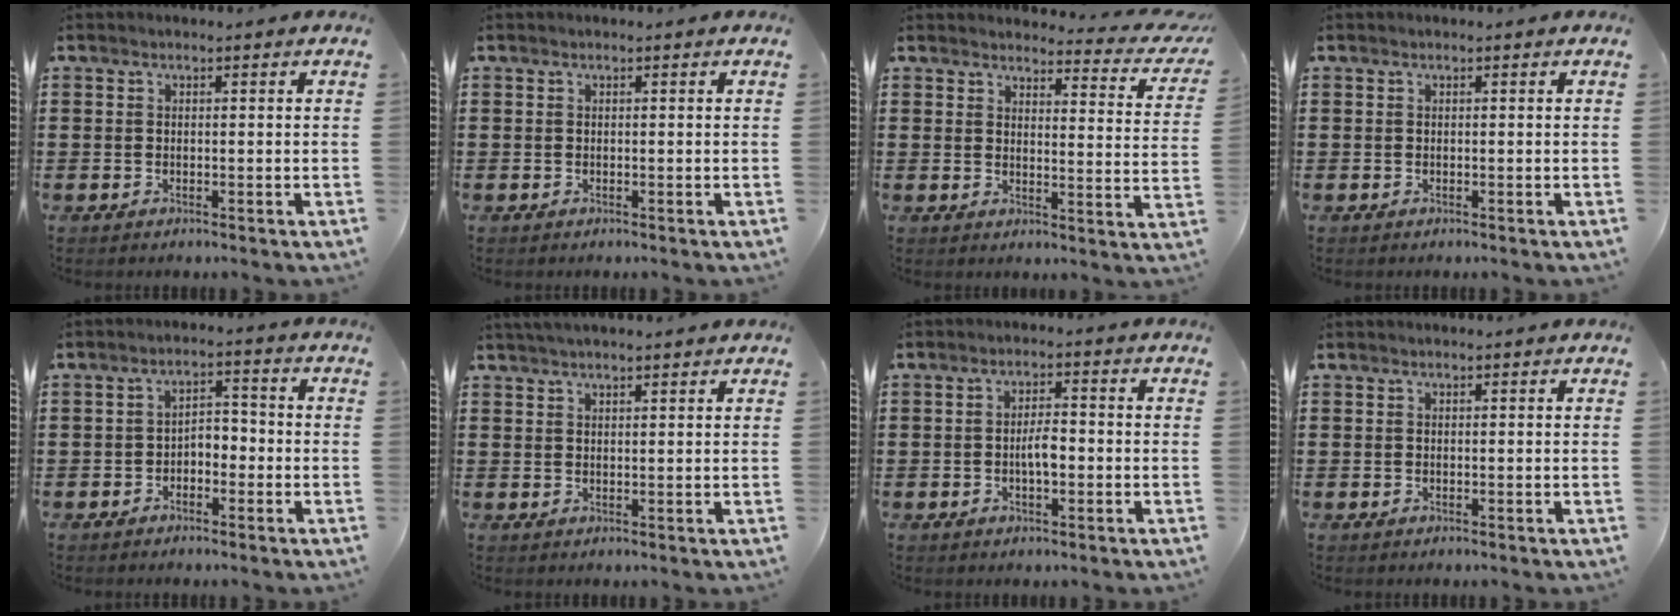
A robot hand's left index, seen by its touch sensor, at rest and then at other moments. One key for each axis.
{"total": 0.0}
{"total": 3.6, "fx": 3.3, "fy": 0.6, "fz": 1.4, "tx": -0.028, "ty": -0.026, "tz": 0.051}
{"total": 0.0}
{"total": 2.8, "fx": -2.2, "fy": 1.3, "fz": 1.1, "tx": -0.025, "ty": 0.008, "tz": -0.049}
{"total": 2.0, "fx": 1.9, "fy": -0.1, "fz": 0.8, "tx": -0.019, "ty": 0.002, "tz": 0.036}
{"total": 3.6, "fx": -0.6, "fy": 1.2, "fz": 3.3, "tx": -0.054, "ty": 0.003, "tz": -0.015}
{"total": 0.0}